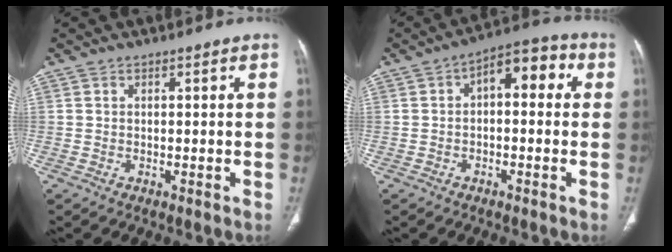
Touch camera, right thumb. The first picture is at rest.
{"total": 8.2, "force": [1.2, 4.4, 6.8], "torque": [-0.067, 0.029, 0.005]}